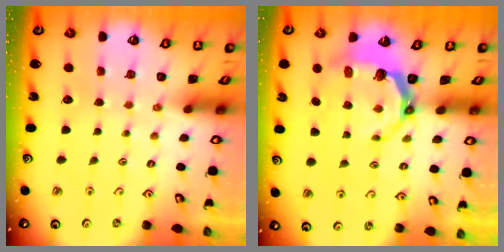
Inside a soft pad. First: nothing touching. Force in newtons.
{"total": 5.6, "press": 4.2, "slide": 3.7}